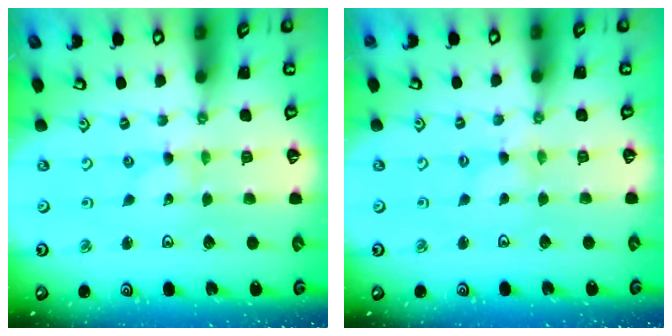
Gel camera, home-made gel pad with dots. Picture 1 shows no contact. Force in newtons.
{"total": 0.0}